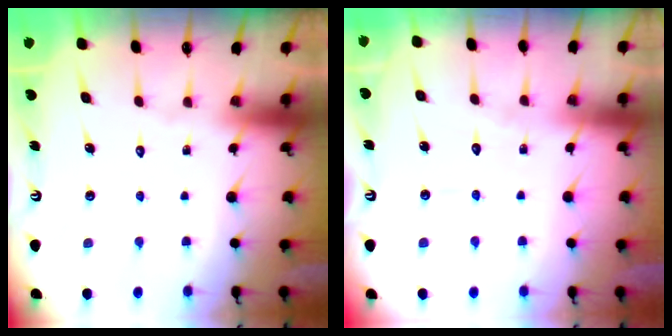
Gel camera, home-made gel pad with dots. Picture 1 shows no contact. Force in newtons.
{"total": 4.0, "press": 4.0, "slide": 0.4}